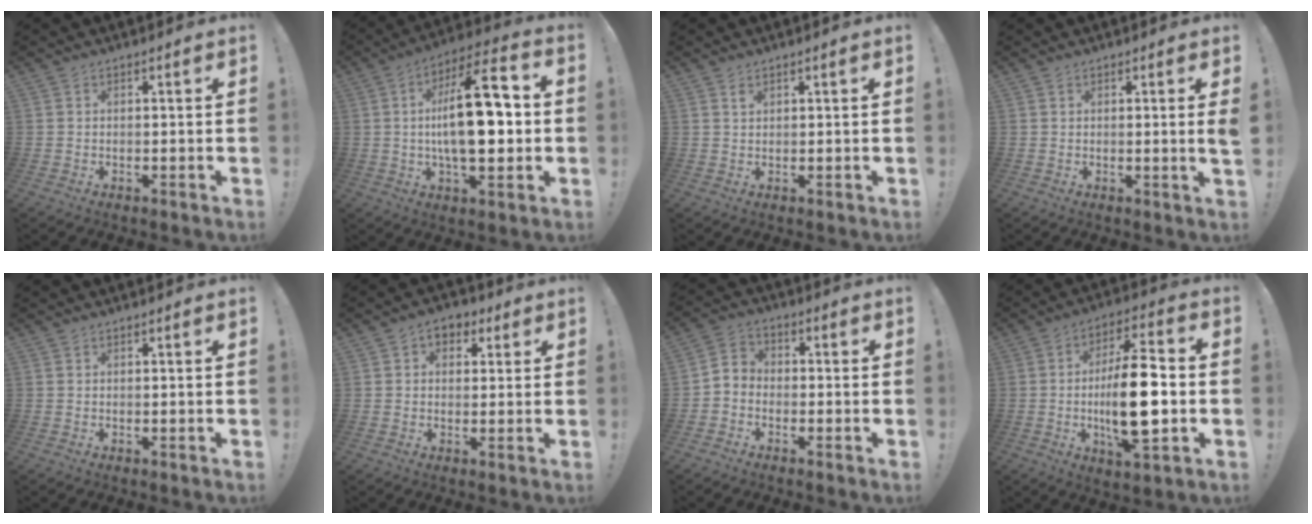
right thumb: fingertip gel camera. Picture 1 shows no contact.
{"total": 20.8, "force": [-0.1, 8.8, 18.9], "torque": [-0.303, 0.003, -0.009]}
{"total": 1.0, "force": [0.7, 0.6, 0.4], "torque": [0.001, -0.004, 0.012]}
{"total": 2.6, "force": [0.4, -0.4, 2.5], "torque": [-0.042, -0.005, 0.005]}
{"total": 0.0}
{"total": 5.3, "force": [1.9, 4.1, 2.8], "torque": [-0.031, -0.001, 0.033]}
{"total": 4.3, "force": [-3.0, 2.8, 1.1], "torque": [-0.018, 0.019, -0.058]}
{"total": 18.7, "force": [-2.2, 6.2, 17.5], "torque": [-0.306, 0.002, -0.038]}